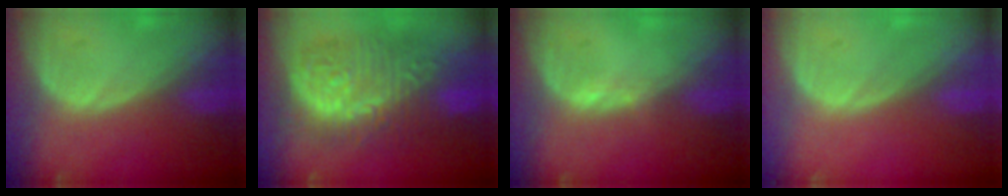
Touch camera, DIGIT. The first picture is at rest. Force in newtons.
{"total": 13.0, "press": 12.9, "slide": 1.5}
{"total": 0.6, "press": 0.5, "slide": 0.4}
{"total": 0.0}